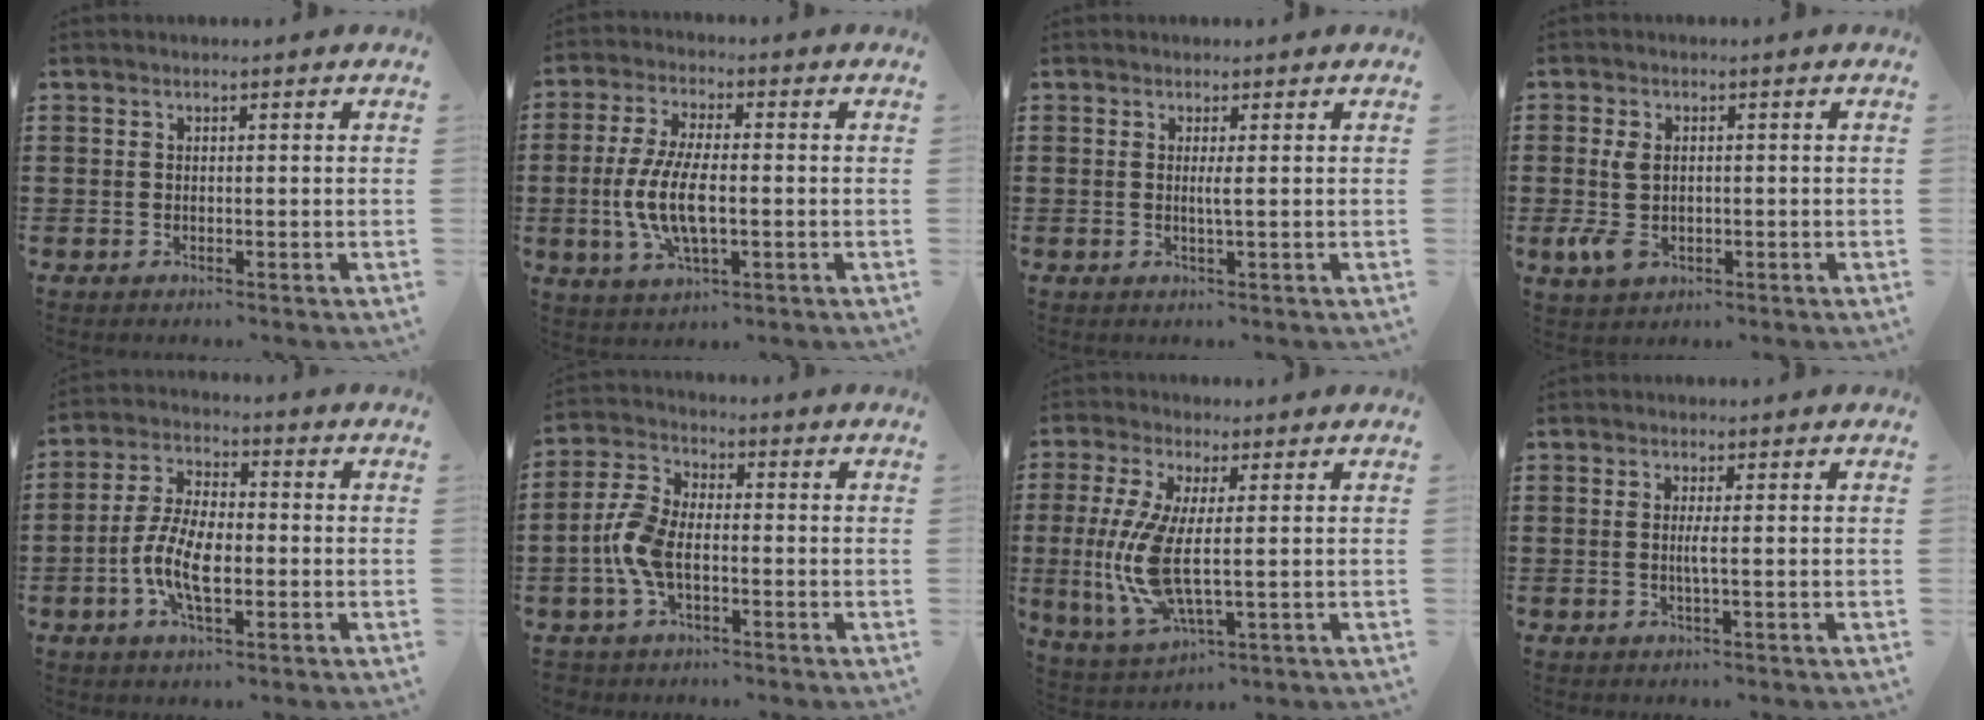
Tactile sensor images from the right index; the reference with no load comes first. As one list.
[{"total": 9.3, "force": [-1.6, 3.4, 8.5], "torque": [-0.193, -0.015, -0.036]}, {"total": 1.3, "force": [0.0, -0.4, 1.3], "torque": [-0.025, -0.006, -0.003]}, {"total": 4.7, "force": [-0.4, 2.8, 3.7], "torque": [-0.104, -0.007, -0.017]}, {"total": 8.6, "force": [-2.4, 3.8, 7.4], "torque": [-0.172, -0.010, -0.051]}, {"total": 7.3, "force": [-1.7, 4.0, 5.8], "torque": [-0.145, -0.004, -0.038]}, {"total": 10.7, "force": [0.0, 3.4, 10.1], "torque": [-0.234, -0.028, -0.003]}, {"total": 1.6, "force": [-0.1, -0.3, 1.6], "torque": [-0.031, -0.005, -0.006]}]